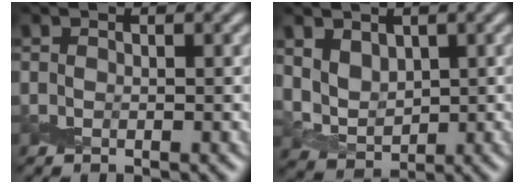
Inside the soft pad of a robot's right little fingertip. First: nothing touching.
{"total": 3.3, "force": [1.2, 2.5, 1.8], "torque": [-0.042, -0.011, 0.026]}